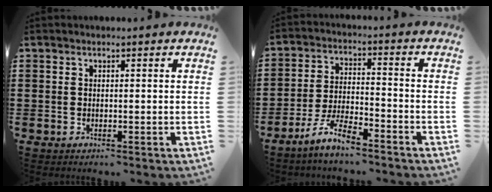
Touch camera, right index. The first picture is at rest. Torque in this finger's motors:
{"motor_torque": [-0.37, 0.43, 0.02, -0.01]}